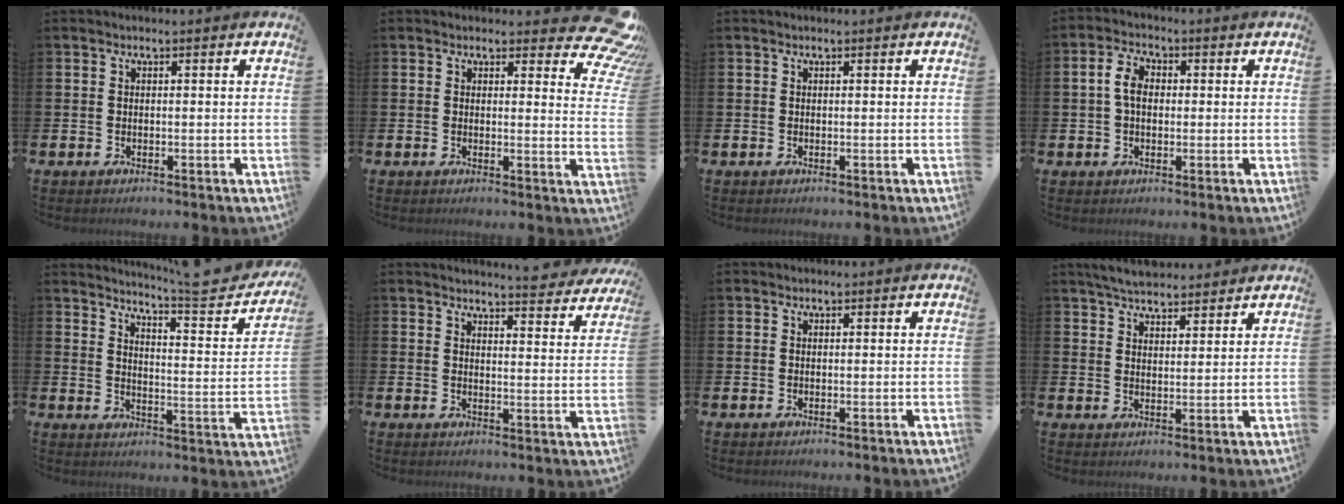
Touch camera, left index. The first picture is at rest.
{"total": 4.9, "force": [4.0, 2.0, 2.0], "torque": [-0.014, -0.032, 0.065]}
{"total": 0.0}
{"total": 4.2, "force": [0.5, 2.9, 3.0], "torque": [-0.053, 0.011, 0.004]}
{"total": 6.4, "force": [5.8, 0.3, 2.8], "torque": [-0.052, -0.053, 0.089]}
{"total": 4.5, "force": [4.5, 0.0, 0.4], "torque": [-0.011, -0.033, 0.077]}
{"total": 0.6, "force": [0.5, 0.3, 0.0], "torque": [0.009, -0.002, 0.007]}
{"total": 5.0, "force": [4.9, 0.8, 0.8], "torque": [-0.028, -0.018, 0.089]}